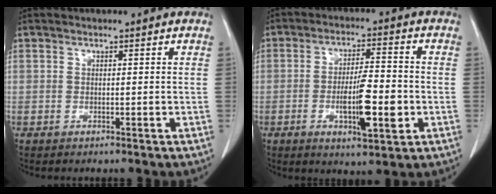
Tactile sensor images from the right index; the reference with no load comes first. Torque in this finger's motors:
{"motor_torque": [1.50, -0.64, 0.73, 0.17]}